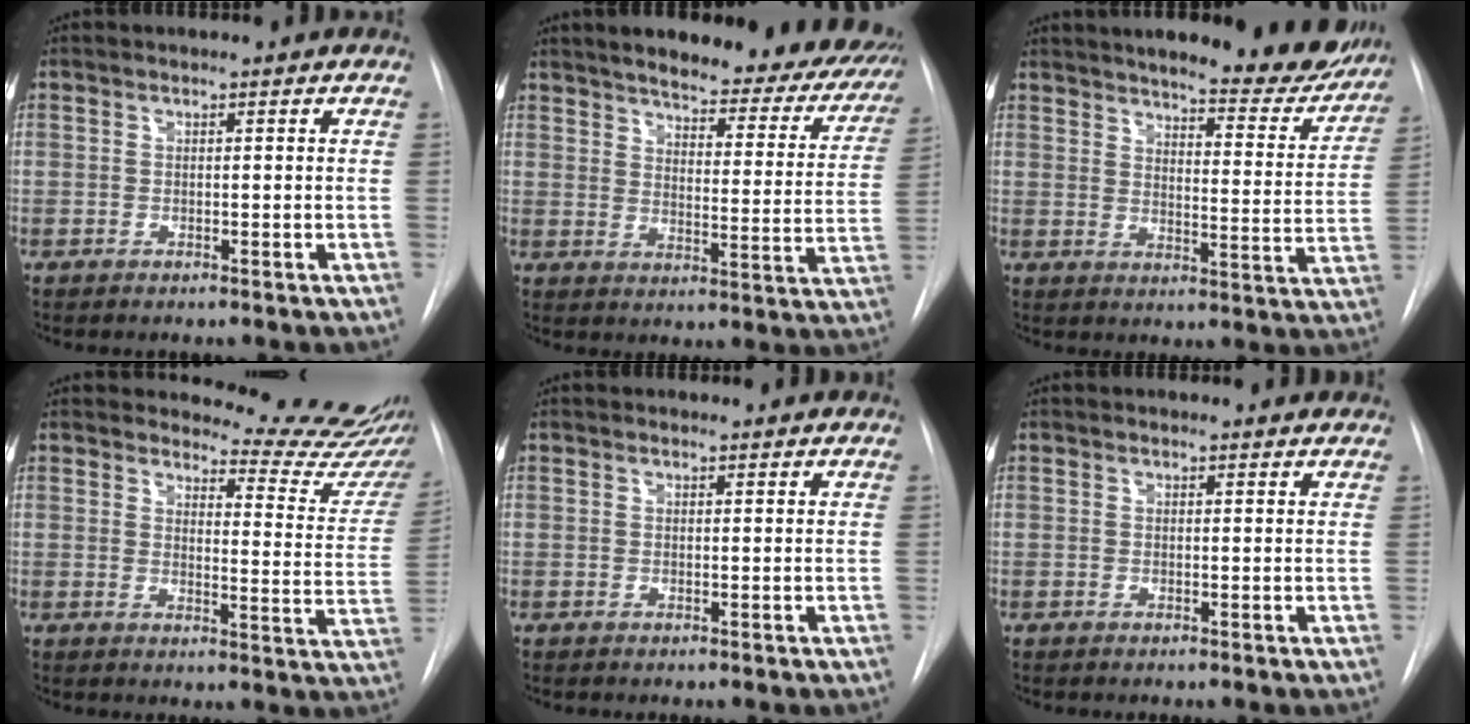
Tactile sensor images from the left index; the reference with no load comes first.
{"total": 26.1, "force": [22.5, 6.9, 11.3], "torque": [-0.156, -0.052, 0.260]}
{"total": 19.9, "force": [17.5, 4.1, 8.7], "torque": [-0.112, -0.038, 0.208]}
{"total": 13.7, "force": [13.6, 0.5, 1.8], "torque": [-0.006, -0.118, 0.137]}
{"total": 1.6, "force": [1.6, 0.4, 0.2], "torque": [-0.012, 0.006, 0.013]}
{"total": 3.0, "force": [2.9, 0.9, 0.3], "torque": [-0.003, 0.001, 0.018]}